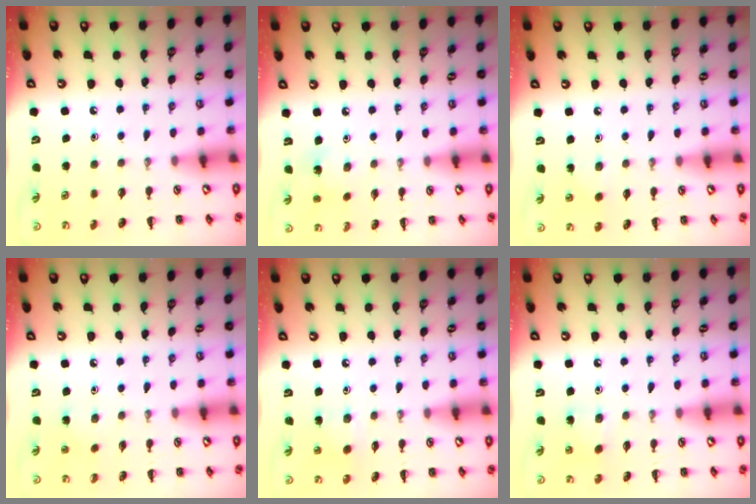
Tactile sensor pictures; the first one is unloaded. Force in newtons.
{"total": 1.8, "press": 1.7, "slide": 0.5}
{"total": 2.4, "press": 2.3, "slide": 0.8}
{"total": 5.2, "press": 5.0, "slide": 1.5}
{"total": 3.2, "press": 3.1, "slide": 0.9}
{"total": 4.1, "press": 3.9, "slide": 1.3}